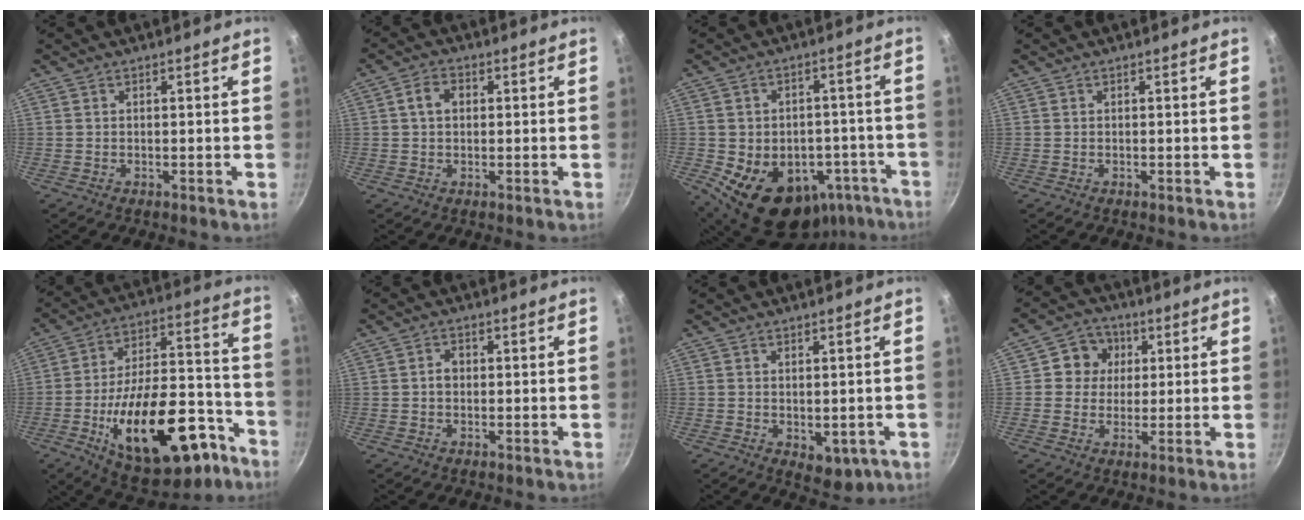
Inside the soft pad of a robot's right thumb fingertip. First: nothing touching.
{"total": 4.2, "force": [0.7, 3.0, 2.8], "torque": [-0.039, 0.011, 0.007]}
{"total": 19.2, "force": [-8.4, 13.7, 10.5], "torque": [-0.130, 0.034, -0.091]}
{"total": 0.0}
{"total": 27.9, "force": [-12.3, 13.8, 20.9], "torque": [-0.285, 0.076, -0.163]}
{"total": 2.3, "force": [0.0, 1.8, 1.5], "torque": [-0.016, 0.009, -0.001]}
{"total": 5.3, "force": [-1.1, 3.4, 3.9], "torque": [-0.040, -0.006, -0.006]}
{"total": 7.3, "force": [1.7, 6.8, 2.2], "torque": [0.007, 0.007, 0.016]}